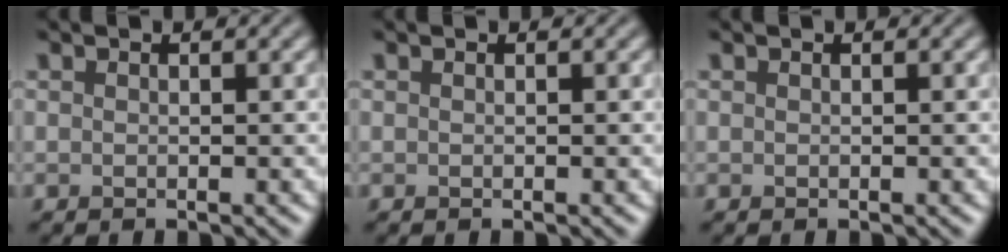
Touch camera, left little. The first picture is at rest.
{"total": 0.0}
{"total": 0.0}